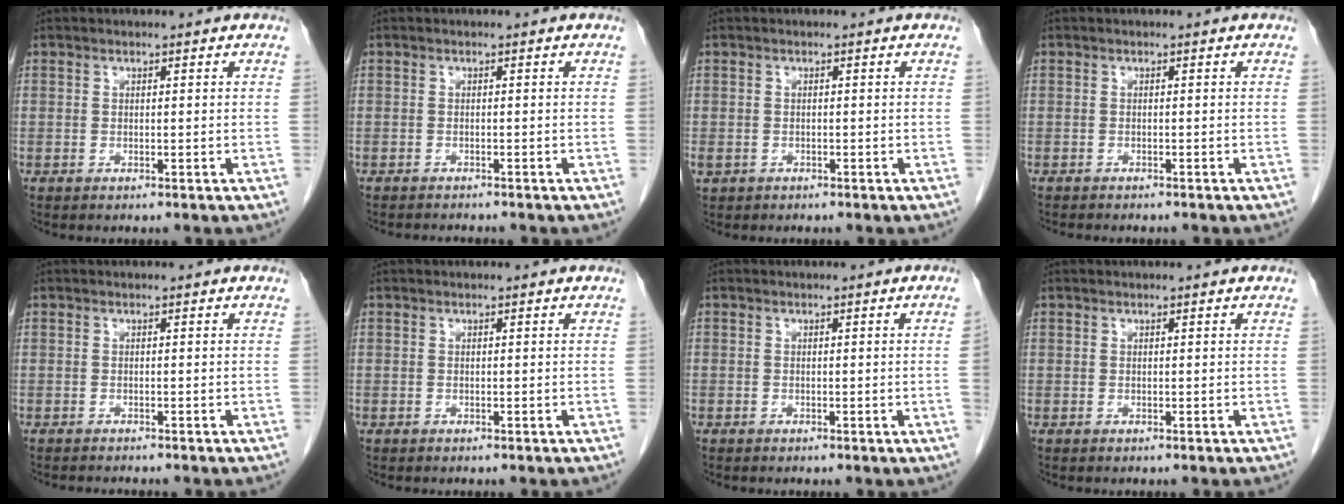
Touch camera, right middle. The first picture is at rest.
{"total": 2.3, "force": [-2.3, 0.1, 0.4], "torque": [-0.006, -0.007, -0.033]}
{"total": 1.7, "force": [-1.0, 1.3, 0.6], "torque": [-0.013, 0.001, -0.011]}
{"total": 4.0, "force": [-3.5, 1.0, 1.7], "torque": [-0.025, -0.007, -0.043]}
{"total": 2.1, "force": [-2.1, 0.0, 0.6], "torque": [-0.010, -0.004, -0.028]}
{"total": 0.0}
{"total": 1.0, "force": [-0.2, -0.4, 0.9], "torque": [-0.004, 0.002, -0.003]}
{"total": 0.0}